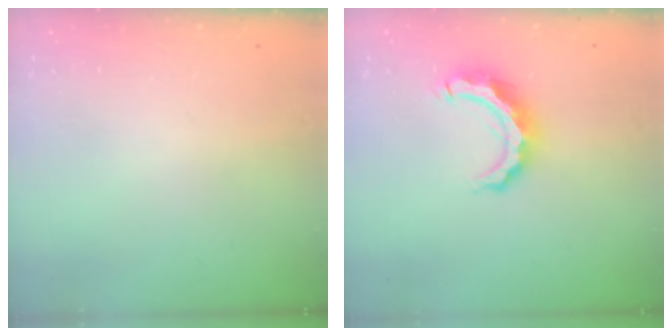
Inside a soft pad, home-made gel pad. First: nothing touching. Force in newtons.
{"total": 10.8, "press": 10.8, "slide": 1.0}